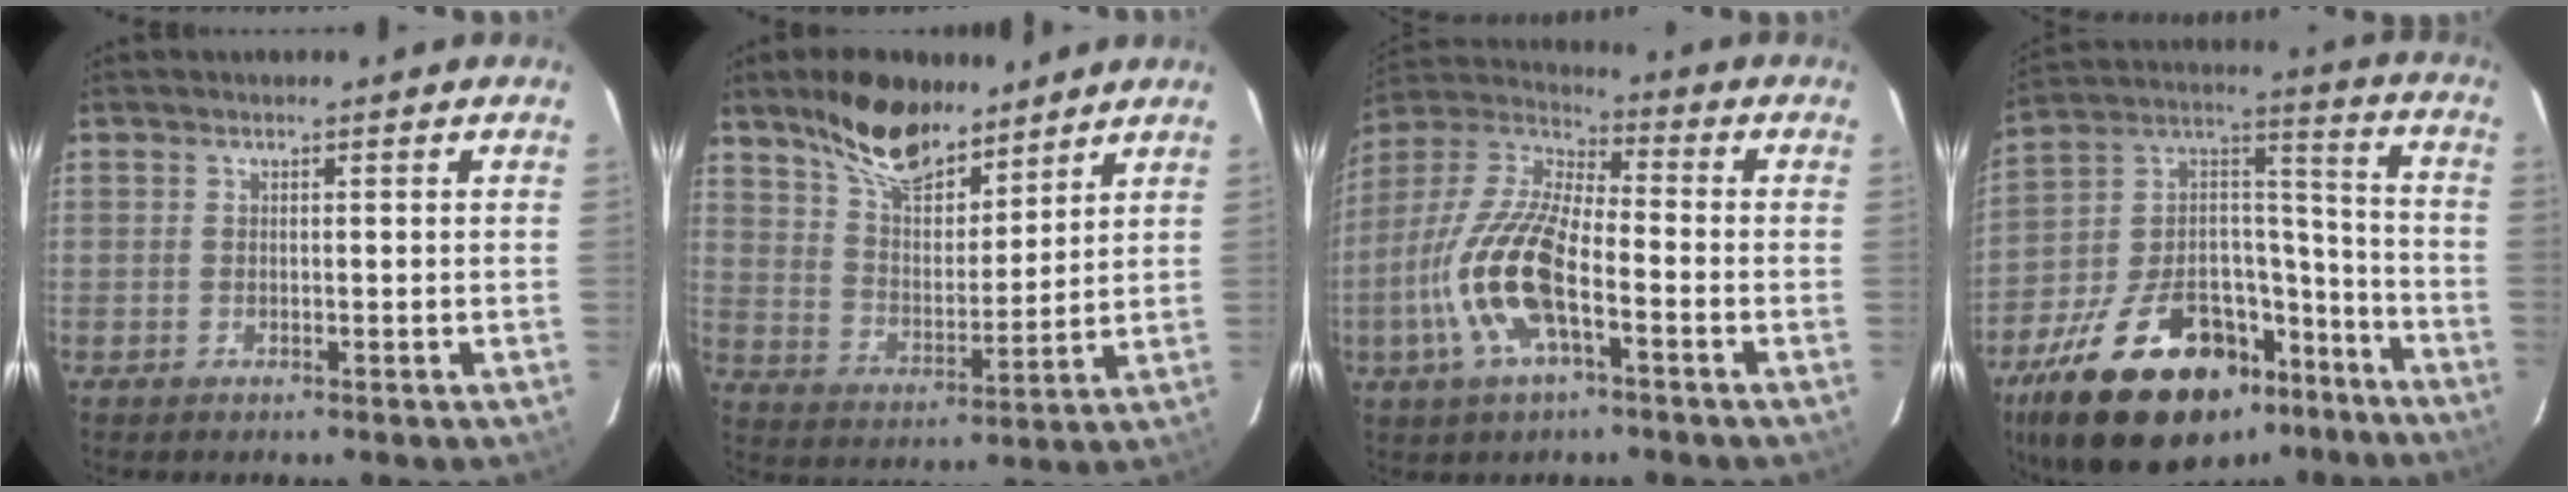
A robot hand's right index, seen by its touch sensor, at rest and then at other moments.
{"total": 15.0, "force": [11.2, 6.3, 7.7], "torque": [-0.138, 0.014, 0.204]}
{"total": 16.1, "force": [-5.5, 5.6, 14.0], "torque": [-0.299, -0.005, -0.113]}
{"total": 30.6, "force": [-19.7, 14.5, 18.4], "torque": [-0.338, 0.027, -0.297]}